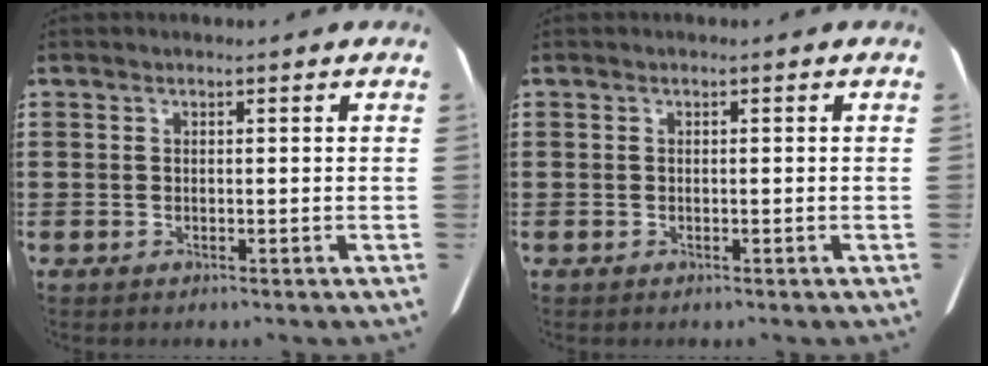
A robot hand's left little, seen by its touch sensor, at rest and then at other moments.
{"total": 0.0}